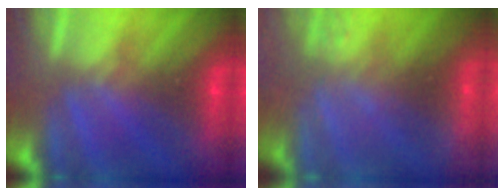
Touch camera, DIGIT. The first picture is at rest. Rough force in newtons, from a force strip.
{"total": 2.2}